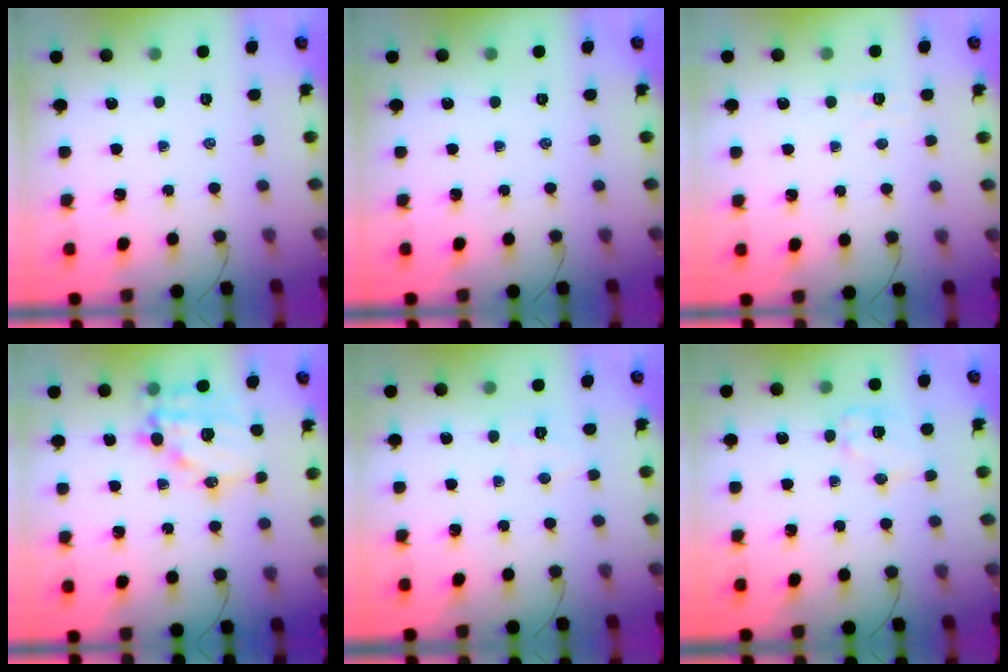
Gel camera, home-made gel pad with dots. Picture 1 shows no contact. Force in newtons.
{"total": 0.0}
{"total": 2.3, "press": 2.1, "slide": 0.8}
{"total": 15.0, "press": 14.6, "slide": 3.4}
{"total": 4.1, "press": 4.0, "slide": 0.8}
{"total": 8.1, "press": 8.0, "slide": 1.0}